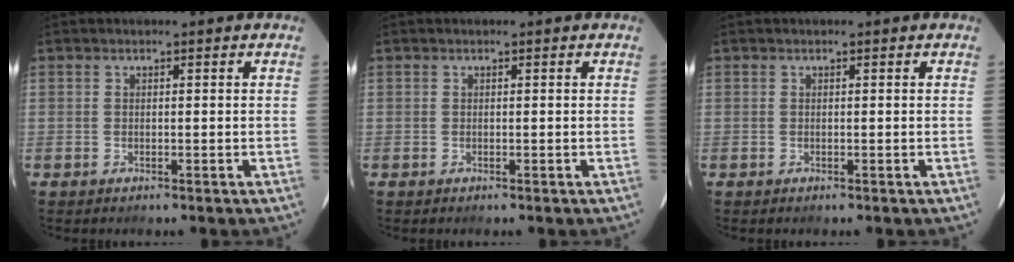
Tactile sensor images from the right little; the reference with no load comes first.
{"total": 0.0}
{"total": 0.0}